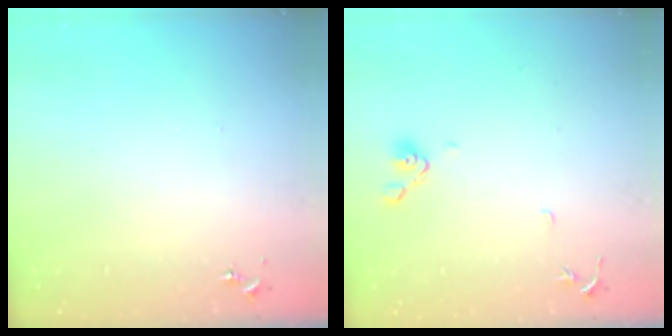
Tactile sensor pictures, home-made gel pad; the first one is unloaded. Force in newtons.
{"total": 8.9, "press": 8.7, "slide": 1.9}